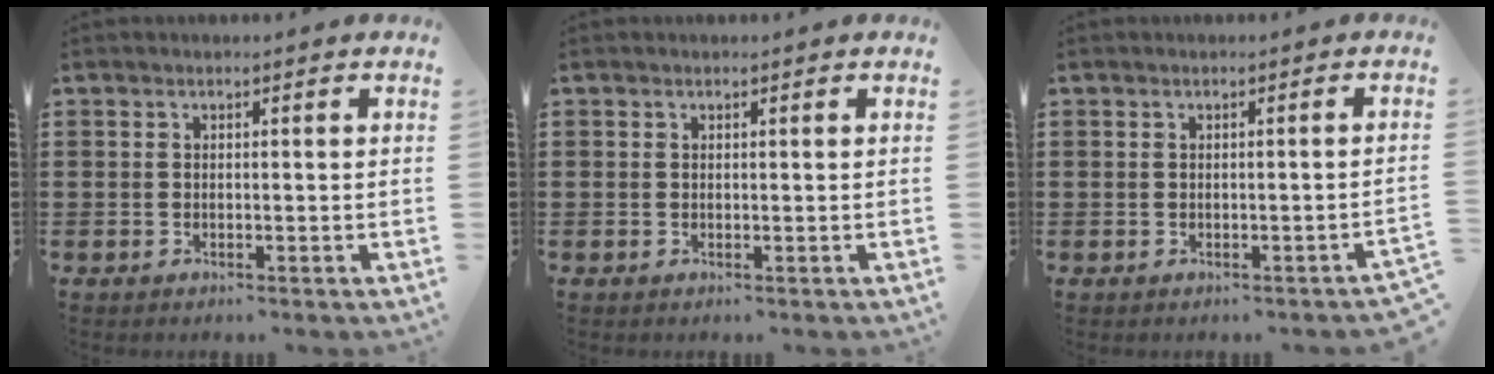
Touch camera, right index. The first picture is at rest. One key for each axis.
{"total": 0.0}
{"total": 0.6, "fx": -0.3, "fy": -0.1, "fz": 0.5, "tx": -0.011, "ty": -0.003, "tz": -0.006}